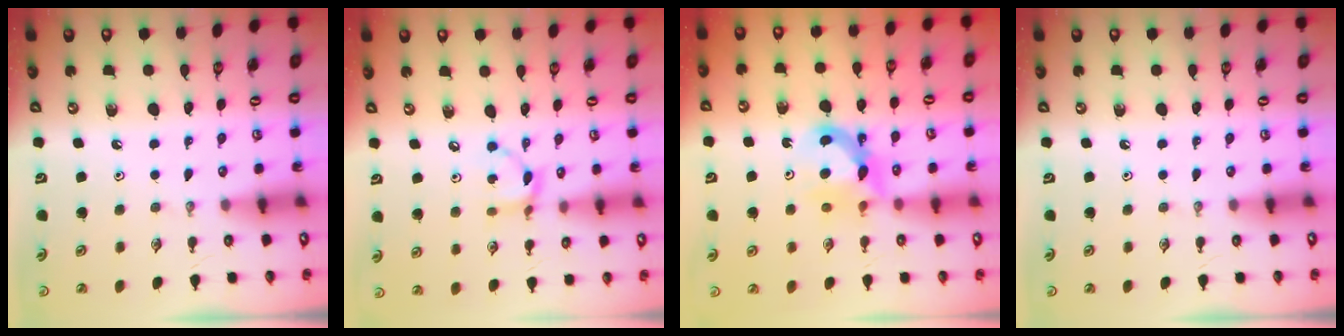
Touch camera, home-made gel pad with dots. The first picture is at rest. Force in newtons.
{"total": 6.2, "press": 6.2, "slide": 0.3}
{"total": 7.5, "press": 7.5, "slide": 0.5}
{"total": 0.0}